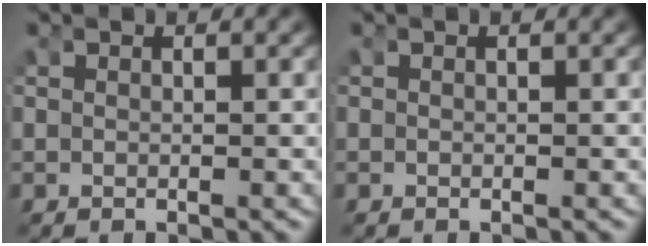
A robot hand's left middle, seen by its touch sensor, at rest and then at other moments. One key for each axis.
{"total": 0.0}